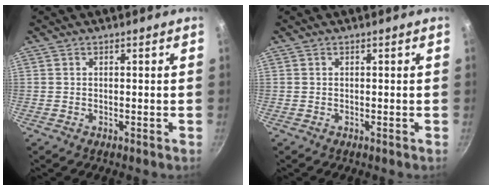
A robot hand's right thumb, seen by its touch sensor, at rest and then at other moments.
{"total": 0.0}